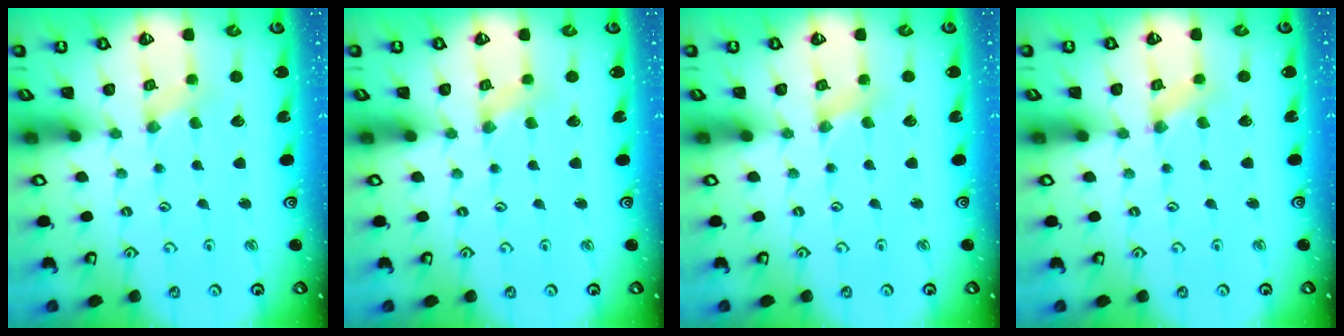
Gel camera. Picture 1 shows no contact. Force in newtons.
{"total": 0.0}
{"total": 1.2, "press": 1.2, "slide": 0.3}
{"total": 0.0}